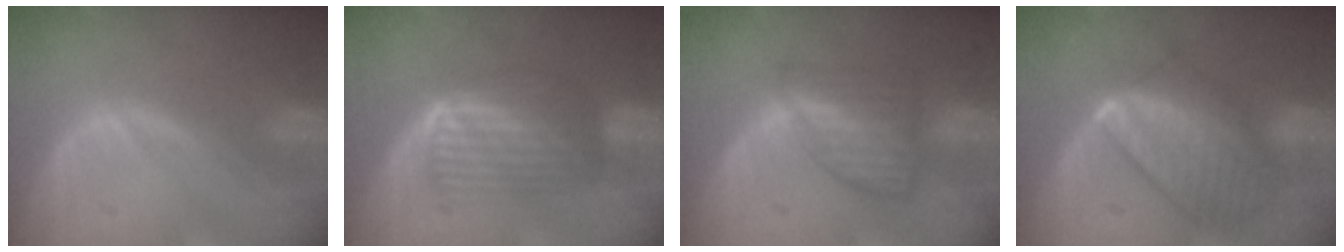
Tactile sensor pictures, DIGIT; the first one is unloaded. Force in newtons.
{"total": 7.0, "press": 5.9, "slide": 3.7}
{"total": 5.9, "press": 5.9, "slide": 0.4}
{"total": 10.2, "press": 10.2, "slide": 0.8}